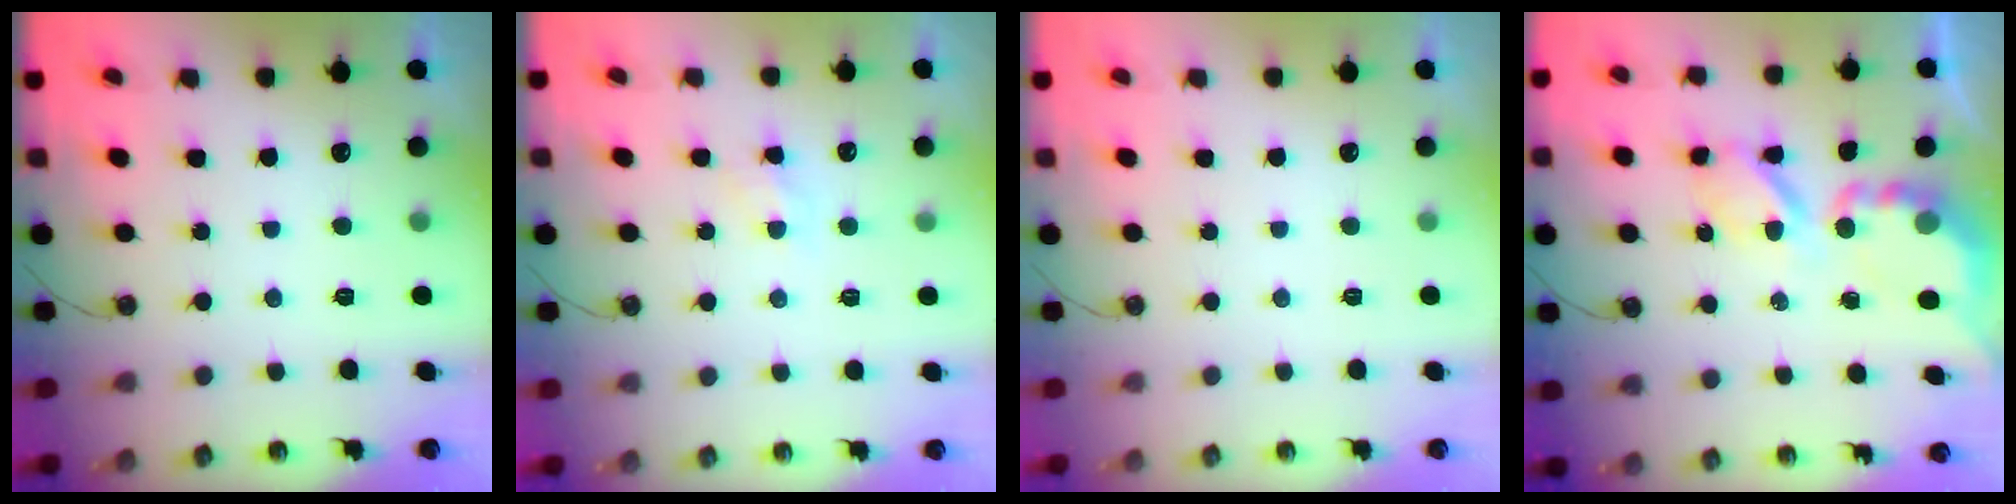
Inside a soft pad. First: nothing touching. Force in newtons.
{"total": 3.8, "press": 3.8, "slide": 0.5}
{"total": 0.0}
{"total": 7.7, "press": 7.7, "slide": 0.7}